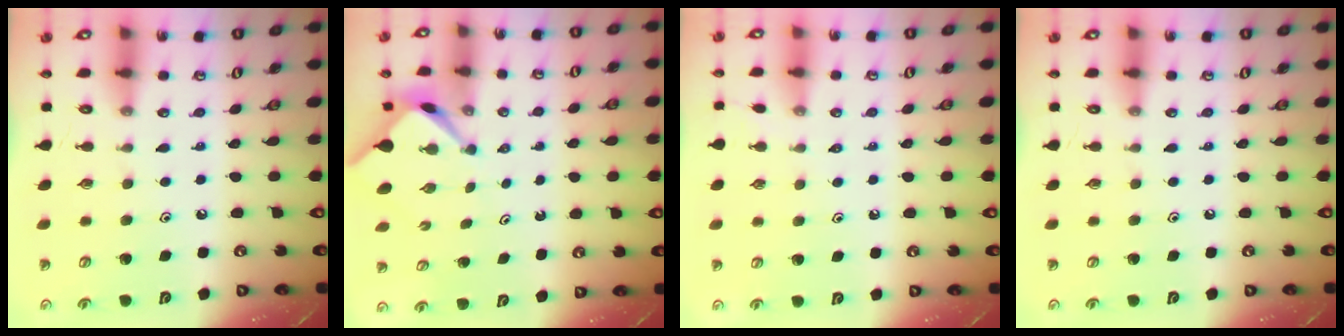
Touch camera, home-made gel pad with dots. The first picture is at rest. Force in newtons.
{"total": 2.3, "press": 2.3, "slide": 0.3}
{"total": 0.9, "press": 0.9, "slide": 0.2}
{"total": 0.0}